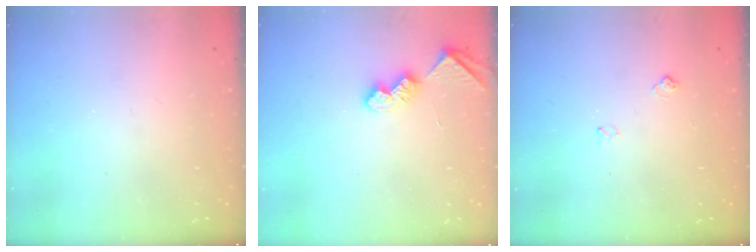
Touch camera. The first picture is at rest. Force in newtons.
{"total": 7.2, "press": 7.2, "slide": 0.5}
{"total": 5.8, "press": 5.7, "slide": 0.8}